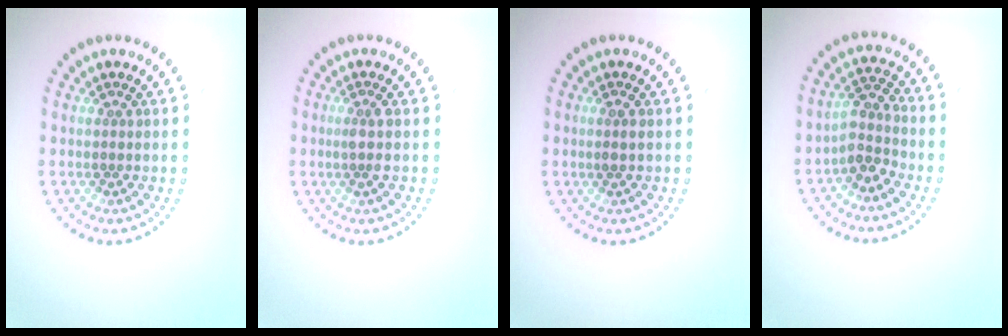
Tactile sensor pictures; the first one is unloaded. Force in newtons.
{"total": 1.5, "press": 1.1, "slide": 1.0}
{"total": 0.9, "press": 0.9, "slide": 0.2}
{"total": 2.6, "press": 2.1, "slide": 1.6}